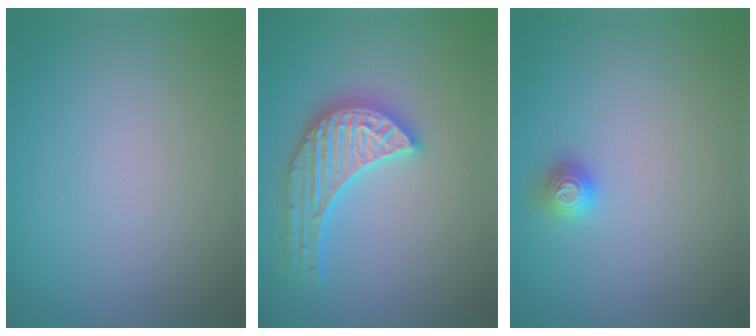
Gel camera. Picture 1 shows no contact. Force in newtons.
{"total": 4.2, "press": 4.1, "slide": 0.5}
{"total": 1.1, "press": 1.1, "slide": 0.2}